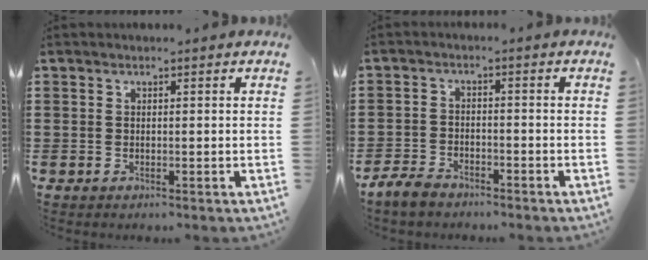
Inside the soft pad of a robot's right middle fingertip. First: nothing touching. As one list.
[{"total": 3.4, "force": [-3.1, 1.1, 0.9], "torque": [-0.033, 0.003, -0.067]}]